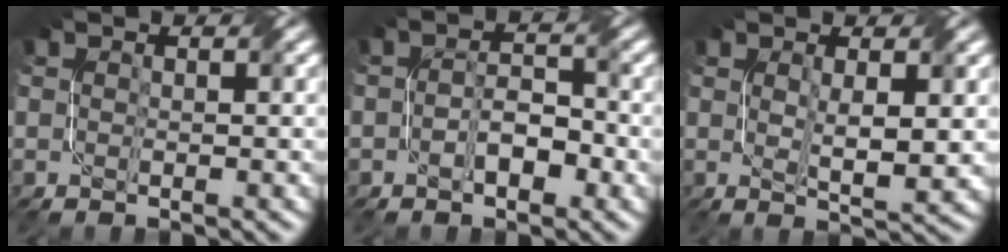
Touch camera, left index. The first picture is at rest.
{"total": 2.8, "force": [-1.2, 1.4, 2.0], "torque": [-0.035, 0.006, -0.021]}
{"total": 3.2, "force": [0.7, 0.7, 3.1], "torque": [-0.057, -0.005, 0.017]}